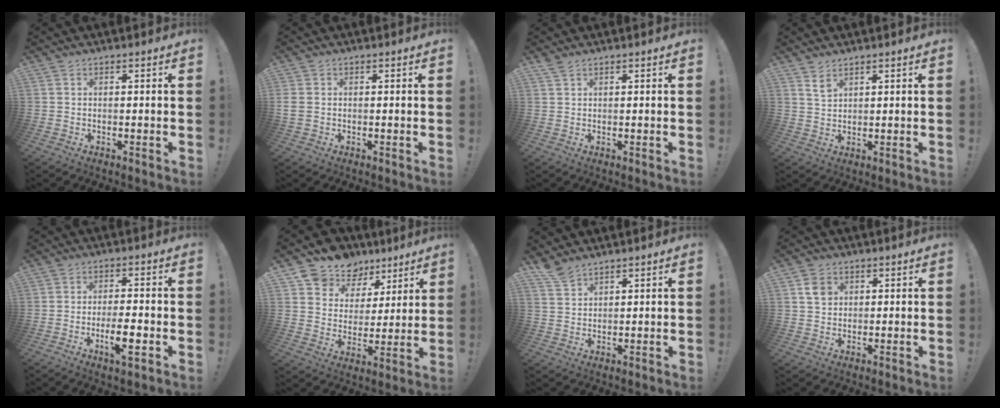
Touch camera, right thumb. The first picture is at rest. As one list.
[{"total": 2.2, "force": [0.1, 1.8, 1.2], "torque": [-0.036, 0.006, 0.003]}, {"total": 1.5, "force": [1.3, 0.4, 0.8], "torque": [-0.017, -0.001, 0.025]}, {"total": 3.1, "force": [2.4, 1.4, 1.4], "torque": [-0.017, -0.019, 0.043]}, {"total": 7.7, "force": [-2.9, 1.5, 6.9], "torque": [-0.114, -0.001, -0.051]}, {"total": 10.9, "force": [7.6, 7.5, 1.7], "torque": [-0.034, -0.055, 0.147]}, {"total": 4.5, "force": [4.0, 1.1, 1.6], "torque": [-0.027, -0.028, 0.076]}, {"total": 4.2, "force": [1.7, 3.6, 1.5], "torque": [-0.008, -0.005, 0.030]}]